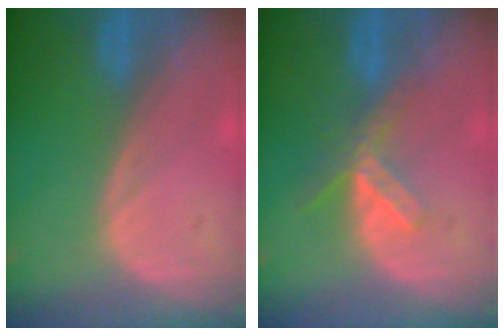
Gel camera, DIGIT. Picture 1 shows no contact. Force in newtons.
{"total": 5.2, "press": 5.0, "slide": 1.7}